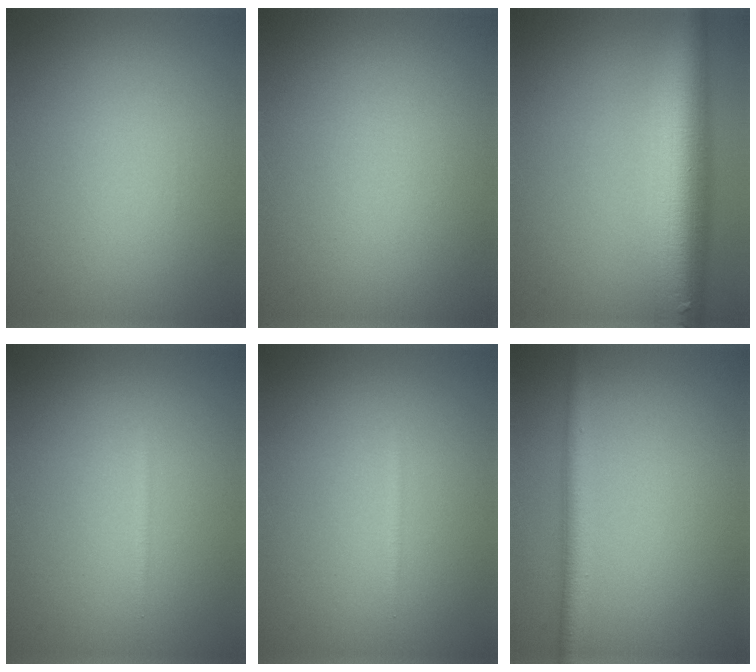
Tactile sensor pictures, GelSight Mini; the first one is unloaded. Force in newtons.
{"total": 0.0}
{"total": 9.4, "press": 9.3, "slide": 0.6}
{"total": 0.5, "press": 0.5, "slide": 0.0}
{"total": 0.5, "press": 0.5, "slide": 0.0}
{"total": 2.4, "press": 2.4, "slide": 0.2}